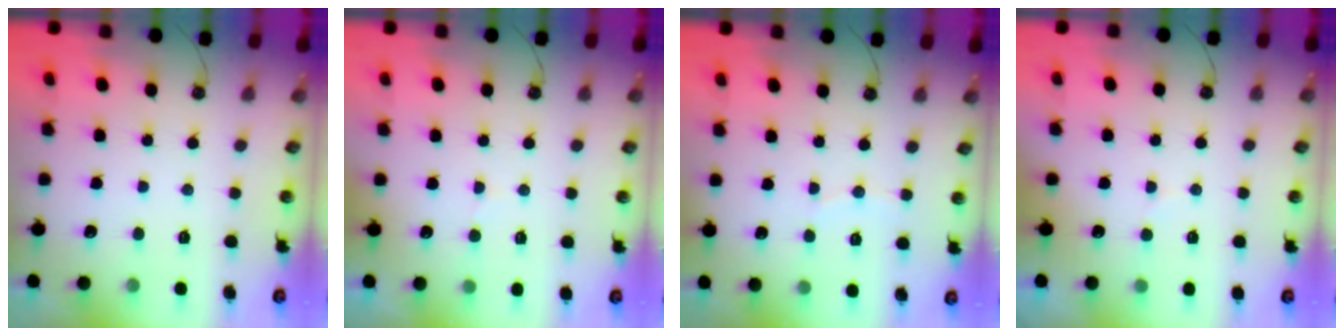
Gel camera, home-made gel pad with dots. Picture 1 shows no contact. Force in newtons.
{"total": 4.6, "press": 4.5, "slide": 1.2}
{"total": 4.0, "press": 4.0, "slide": 0.5}
{"total": 5.8, "press": 5.7, "slide": 0.6}